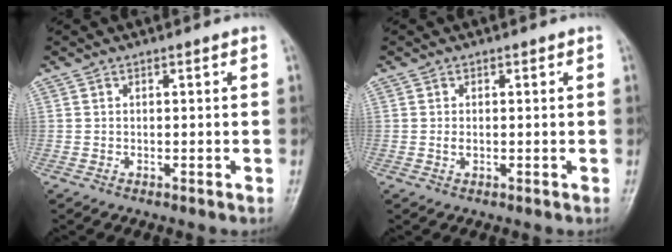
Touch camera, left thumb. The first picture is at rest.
{"total": 0.9, "force": [0.0, 0.6, 0.7], "torque": [-0.013, -0.001, -0.001]}